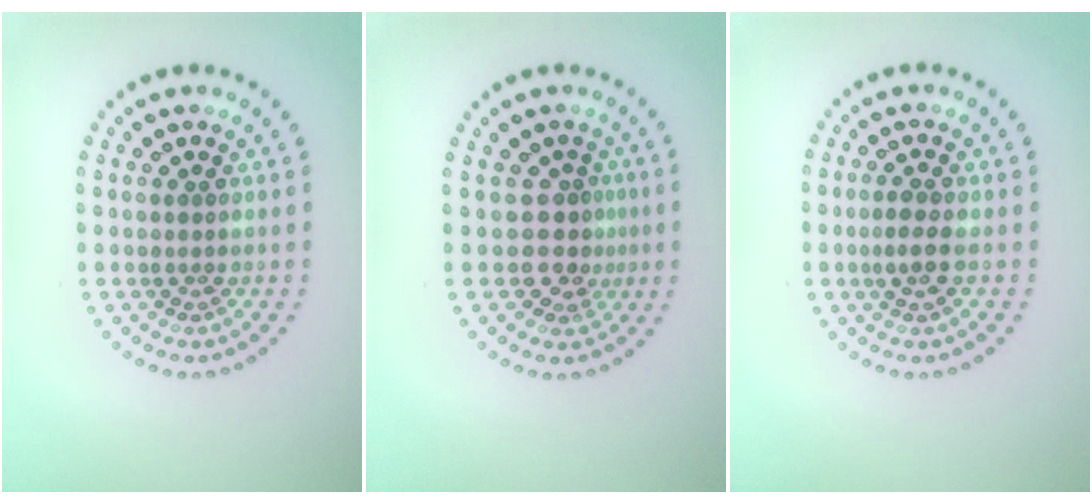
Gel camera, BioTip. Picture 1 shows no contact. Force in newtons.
{"total": 2.4, "press": 2.0, "slide": 1.4}
{"total": 1.8, "press": 1.6, "slide": 0.7}